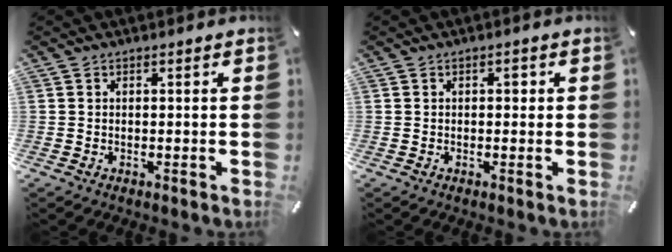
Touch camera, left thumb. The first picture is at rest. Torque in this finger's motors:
{"motor_torque": [-0.16, 0.49, -0.01, -0.07, 0.02]}